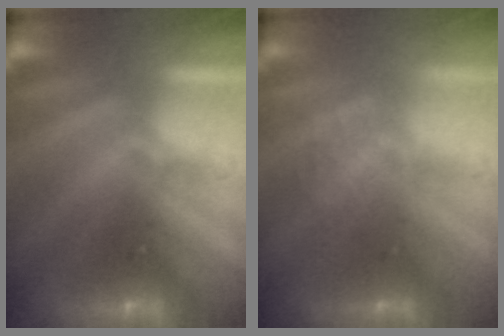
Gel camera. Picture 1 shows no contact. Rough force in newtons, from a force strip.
{"total": 1.0}